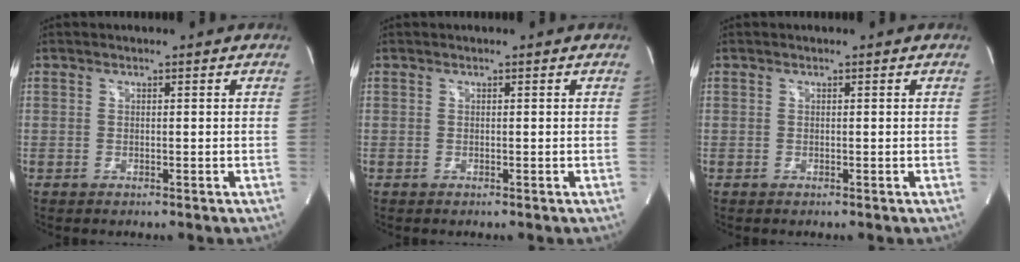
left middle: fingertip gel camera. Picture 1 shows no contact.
{"total": 0.0}
{"total": 0.0}